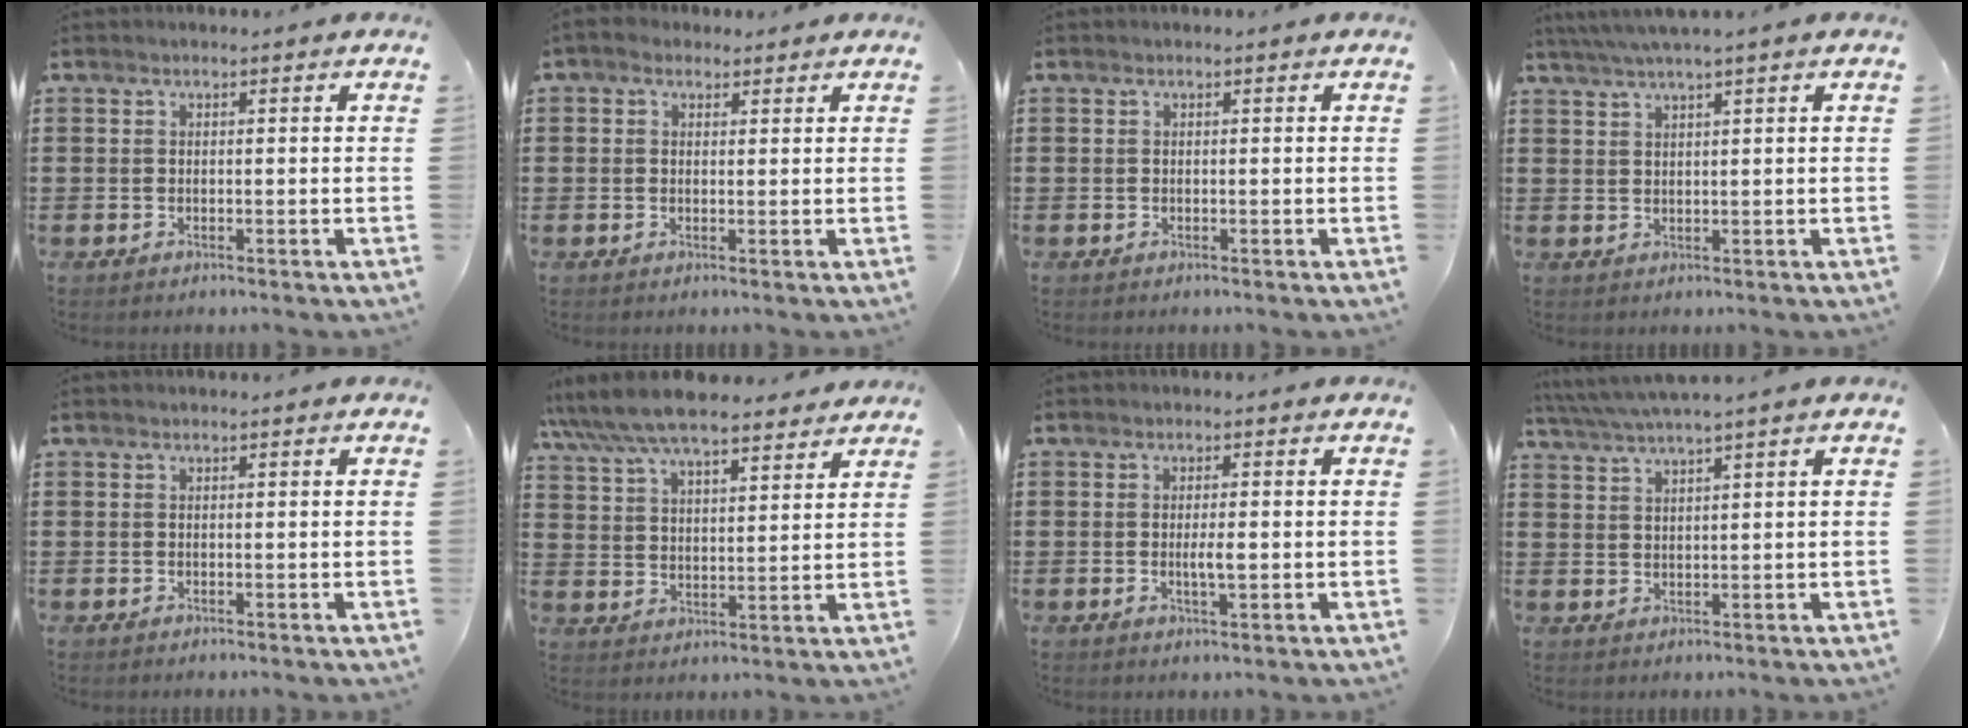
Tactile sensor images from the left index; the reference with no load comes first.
{"total": 1.6, "force": [0.8, 1.2, 0.6], "torque": [-0.016, 0.008, 0.014]}
{"total": 0.0}
{"total": 2.8, "force": [2.0, -0.4, 1.9], "torque": [-0.038, 0.003, 0.036]}
{"total": 0.0}
{"total": 8.0, "force": [7.3, 1.5, 2.9], "torque": [-0.083, -0.026, 0.132]}
{"total": 2.7, "force": [-0.3, 0.6, 2.6], "torque": [-0.055, -0.005, -0.008]}
{"total": 3.1, "force": [2.6, -0.7, 1.7], "torque": [-0.039, -0.006, 0.045]}